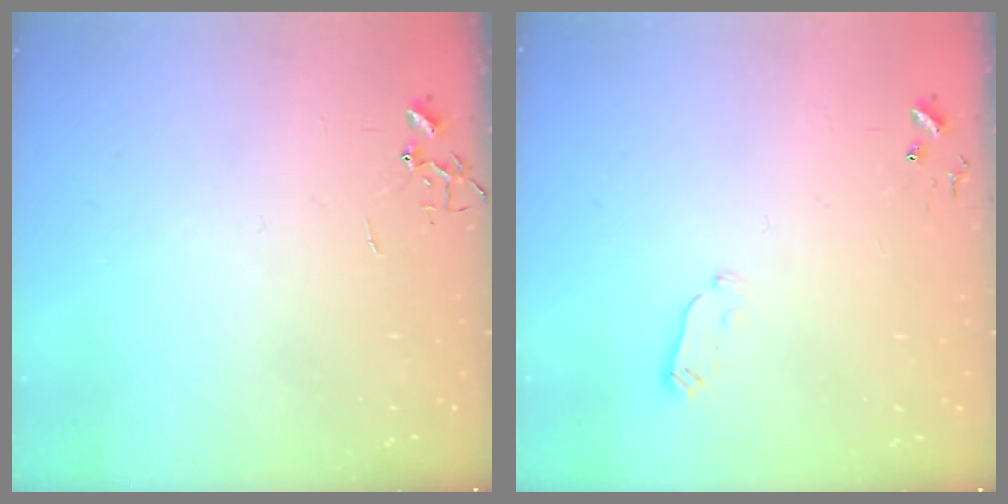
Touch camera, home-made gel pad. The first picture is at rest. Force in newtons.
{"total": 2.9, "press": 2.9, "slide": 0.4}